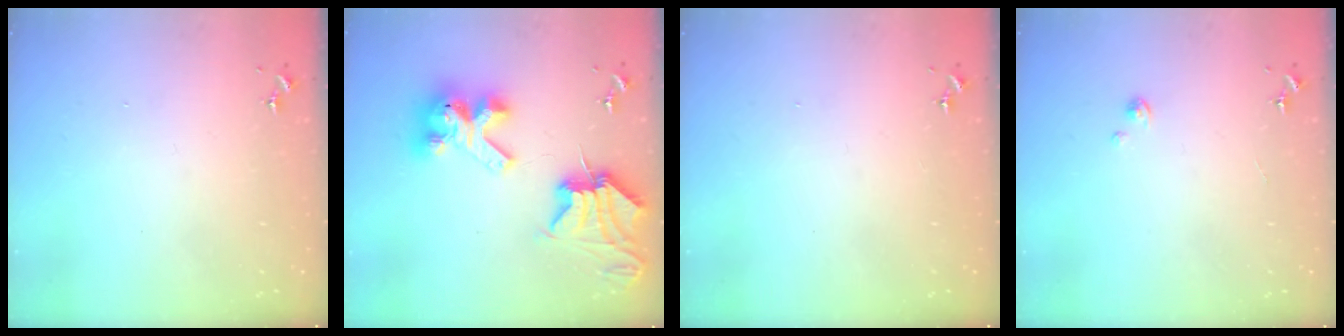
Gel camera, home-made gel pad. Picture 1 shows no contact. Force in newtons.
{"total": 13.8, "press": 13.7, "slide": 1.7}
{"total": 0.0}
{"total": 1.0, "press": 1.0, "slide": 0.1}